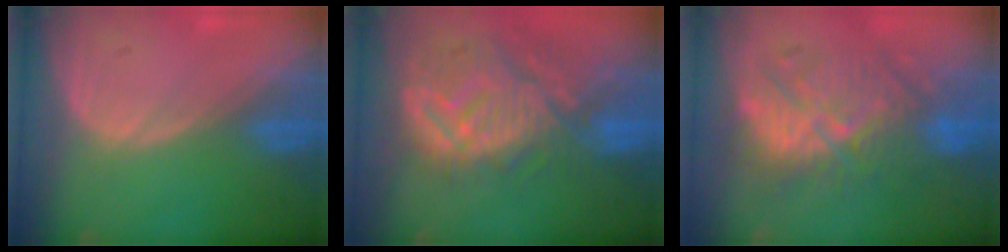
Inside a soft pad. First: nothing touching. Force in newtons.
{"total": 11.9, "press": 10.8, "slide": 5.0}
{"total": 10.1, "press": 10.0, "slide": 0.4}